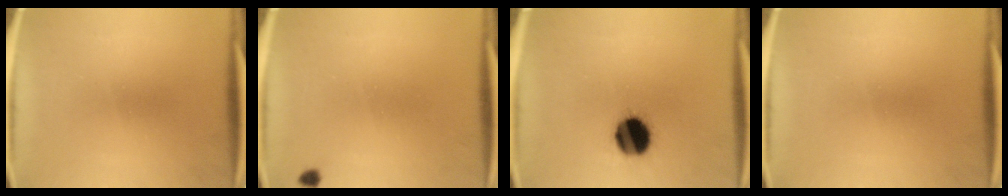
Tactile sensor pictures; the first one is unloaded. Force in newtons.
{"total": 1.0}
{"total": 12.7}
{"total": 0.0}